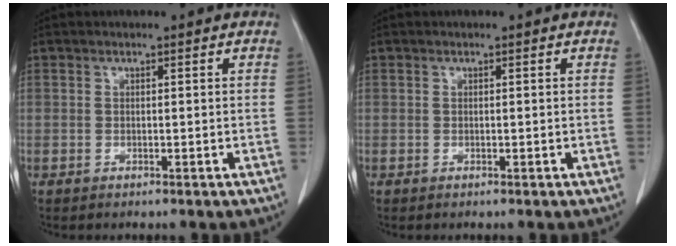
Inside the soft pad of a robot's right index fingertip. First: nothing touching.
{"total": 0.0}